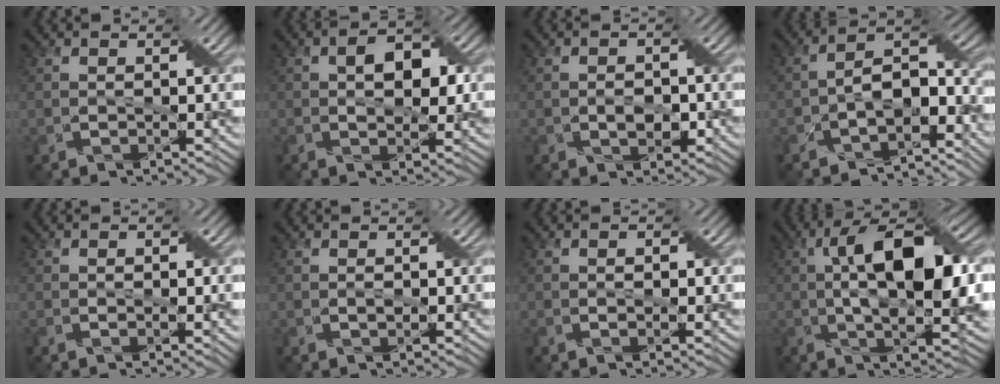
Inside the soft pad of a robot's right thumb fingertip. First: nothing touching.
{"total": 5.1, "force": [0.6, 2.8, 4.2], "torque": [-0.064, 0.000, 0.004]}
{"total": 2.3, "force": [-0.8, 1.4, 1.6], "torque": [-0.025, -0.003, -0.015]}
{"total": 8.1, "force": [-4.6, 4.0, 5.4], "torque": [-0.077, -0.004, -0.085]}
{"total": 2.2, "force": [0.0, 0.9, 2.0], "torque": [-0.027, -0.003, -0.001]}
{"total": 0.6, "force": [-0.1, 0.3, 0.5], "torque": [-0.008, -0.002, -0.003]}
{"total": 1.3, "force": [-0.1, 0.7, 1.1], "torque": [-0.014, -0.001, -0.003]}
{"total": 14.6, "force": [1.1, 5.5, 13.5], "torque": [-0.220, 0.009, 0.010]}